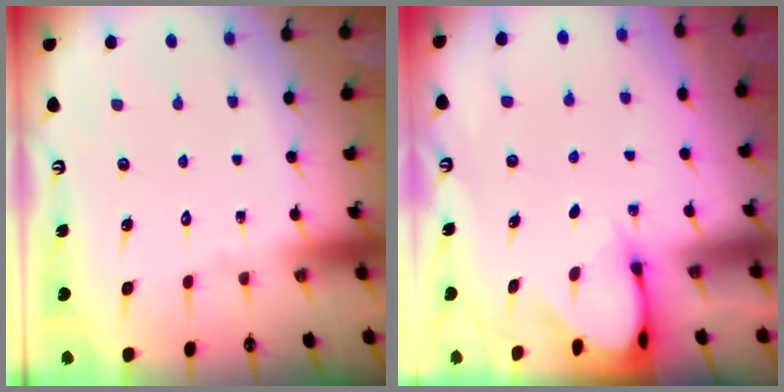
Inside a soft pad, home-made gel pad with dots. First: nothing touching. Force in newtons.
{"total": 2.9, "press": 2.9, "slide": 0.2}